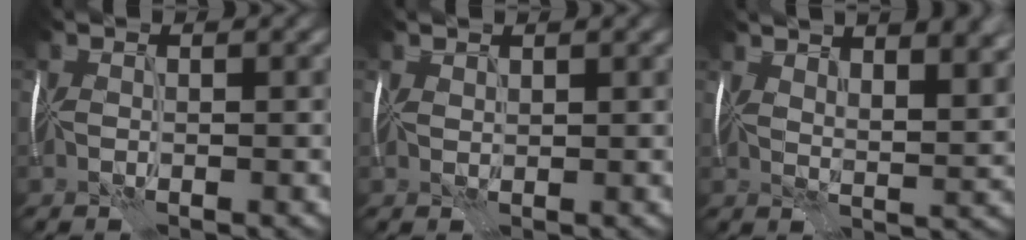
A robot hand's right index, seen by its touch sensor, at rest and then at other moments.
{"total": 0.6, "force": [0.5, -0.3, -0.2], "torque": [0.005, 0.000, 0.015]}
{"total": 11.1, "force": [6.7, 4.4, 7.7], "torque": [-0.093, 0.038, 0.073]}